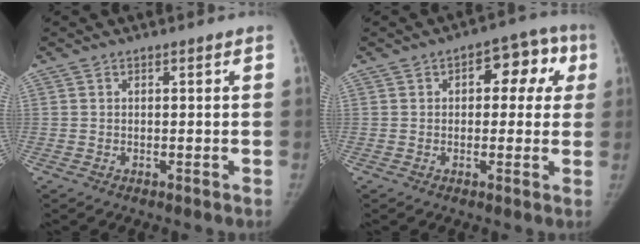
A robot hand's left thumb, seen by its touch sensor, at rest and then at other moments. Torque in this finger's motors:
{"motor_torque": [0.89, 0.91, 0.29, -0.33, 0.19]}